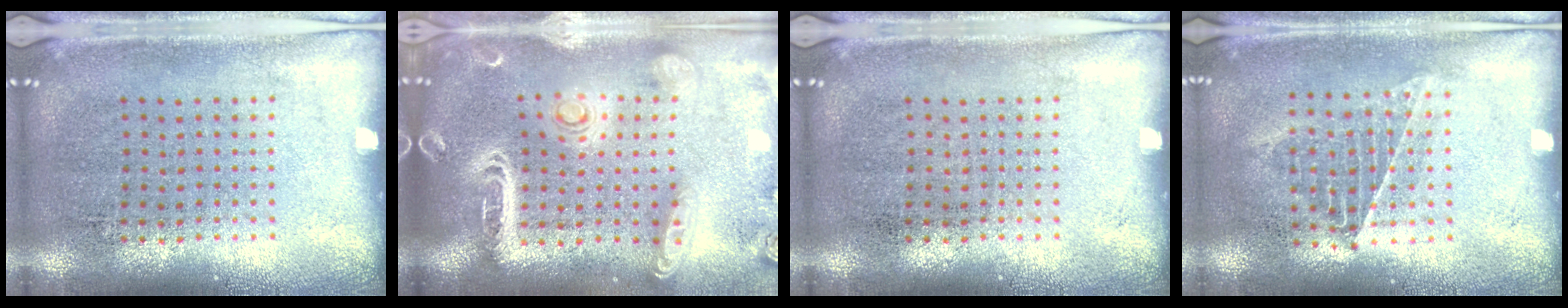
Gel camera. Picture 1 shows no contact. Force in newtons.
{"total": 2.8, "press": 2.4, "slide": 1.4}
{"total": 0.0}
{"total": 1.0, "press": 1.0, "slide": 0.1}